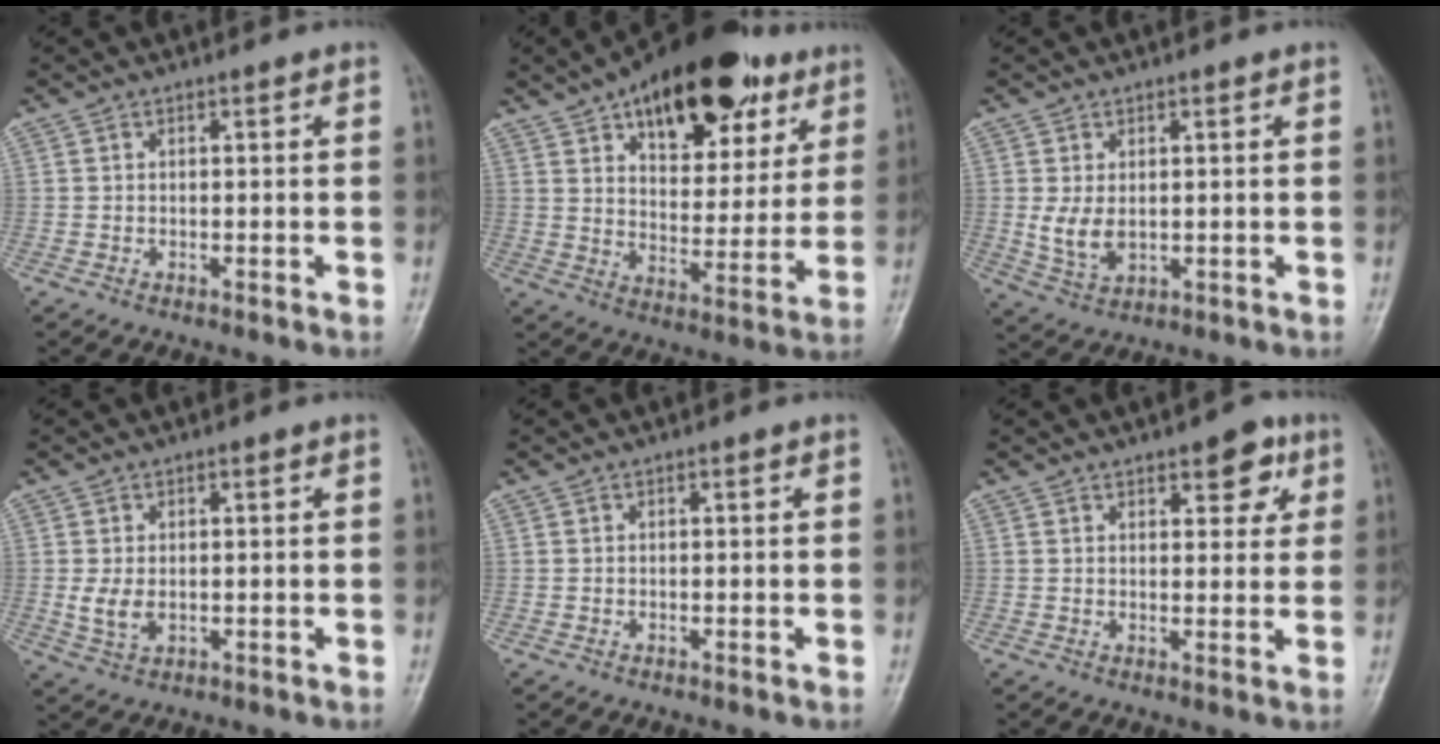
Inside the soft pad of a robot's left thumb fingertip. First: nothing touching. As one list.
[{"total": 24.0, "force": [13.1, 12.2, 15.9], "torque": [-0.192, -0.025, 0.200]}, {"total": 5.1, "force": [0.4, 3.3, 3.9], "torque": [-0.070, -0.012, 0.017]}, {"total": 3.9, "force": [0.0, 2.5, 3.0], "torque": [-0.059, -0.008, 0.004]}, {"total": 0.0}, {"total": 6.2, "force": [3.2, 3.1, 4.3], "torque": [-0.025, -0.011, 0.035]}]